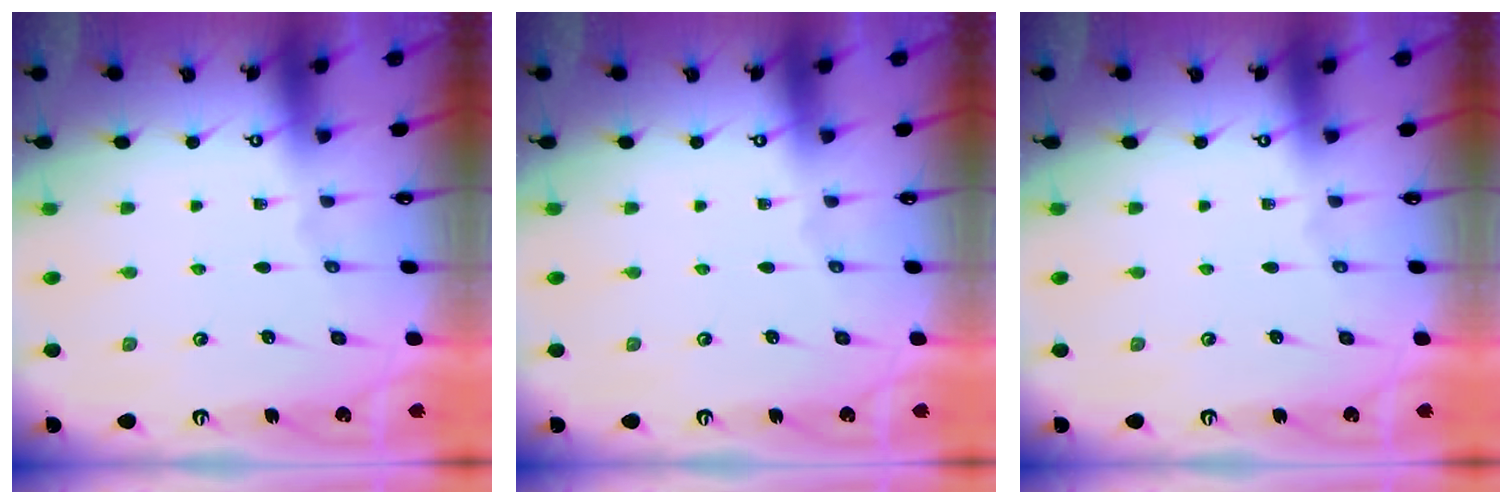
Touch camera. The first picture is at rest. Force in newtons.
{"total": 0.0}
{"total": 0.0}